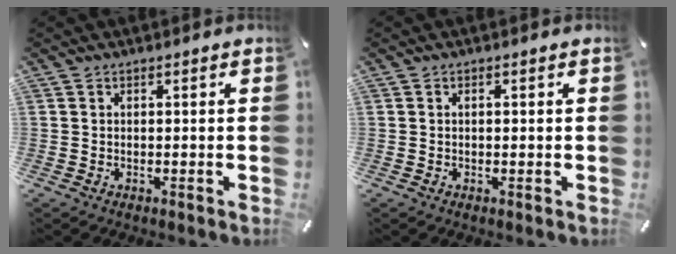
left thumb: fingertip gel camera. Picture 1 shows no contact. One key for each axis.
{"total": 0.7, "fx": 0.0, "fy": 0.3, "fz": 0.6, "tx": -0.012, "ty": -0.001, "tz": 0.001}